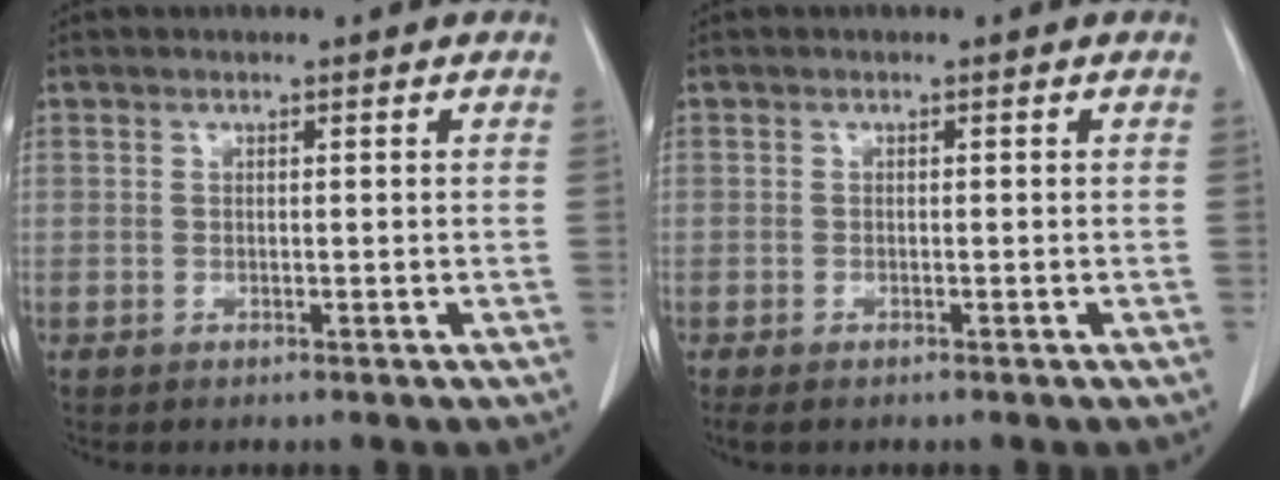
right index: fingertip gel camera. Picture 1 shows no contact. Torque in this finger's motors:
{"motor_torque": [0.01, -0.08, 0.01, -0.03]}